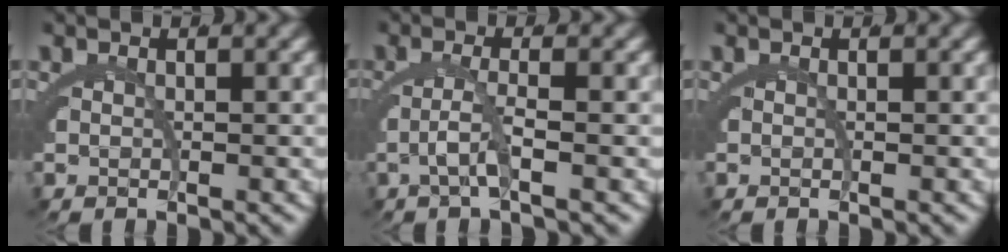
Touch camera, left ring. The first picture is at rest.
{"total": 2.2, "force": [-1.0, -1.7, 1.0], "torque": [-0.002, 0.009, -0.024]}
{"total": 0.0}